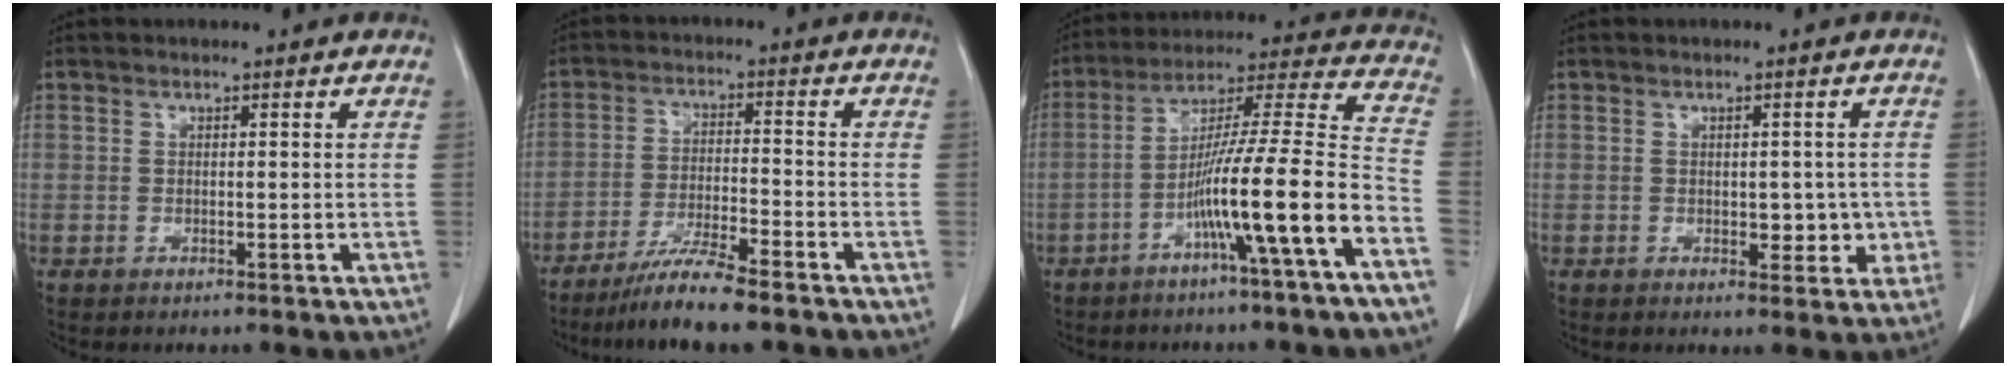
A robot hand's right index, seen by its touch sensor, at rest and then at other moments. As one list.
[{"total": 8.0, "force": [-6.5, -0.2, 4.7], "torque": [-0.085, -0.025, -0.117]}, {"total": 15.7, "force": [-7.1, -1.2, 14.0], "torque": [-0.229, 0.009, -0.121]}, {"total": 4.2, "force": [-0.5, 2.5, 3.3], "torque": [-0.028, 0.003, -0.001]}]